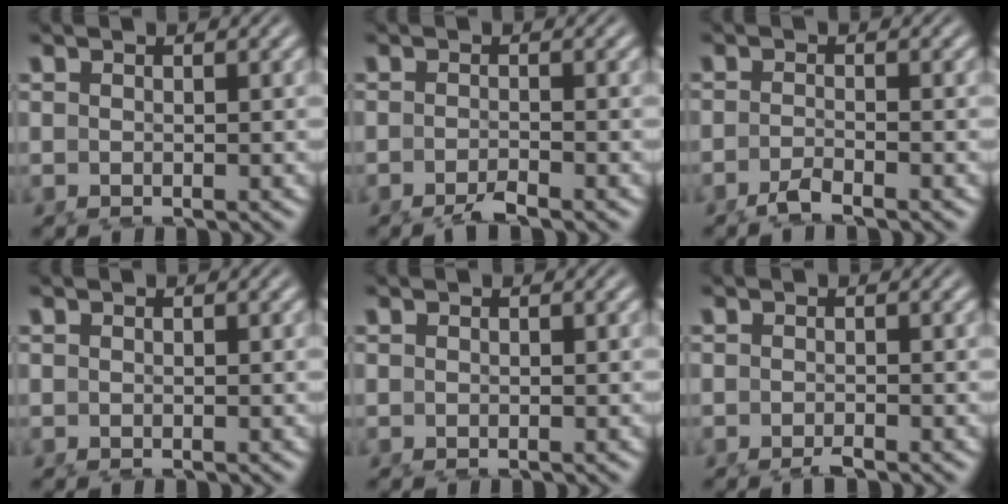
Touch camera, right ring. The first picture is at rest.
{"total": 1.7, "force": [-1.5, -0.4, 0.6], "torque": [-0.009, -0.003, -0.029]}
{"total": 2.0, "force": [-1.8, -0.5, 0.8], "torque": [-0.008, -0.005, -0.031]}
{"total": 0.0}
{"total": 0.0}
{"total": 1.2, "force": [-1.0, -0.5, 0.4], "torque": [-0.004, -0.002, -0.018]}